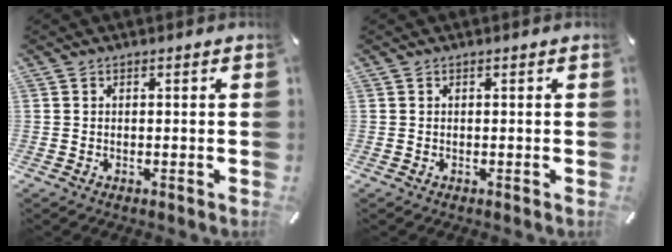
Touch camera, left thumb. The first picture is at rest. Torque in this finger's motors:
{"motor_torque": [-0.04, 0.04, -0.01, 0.00, 0.00]}